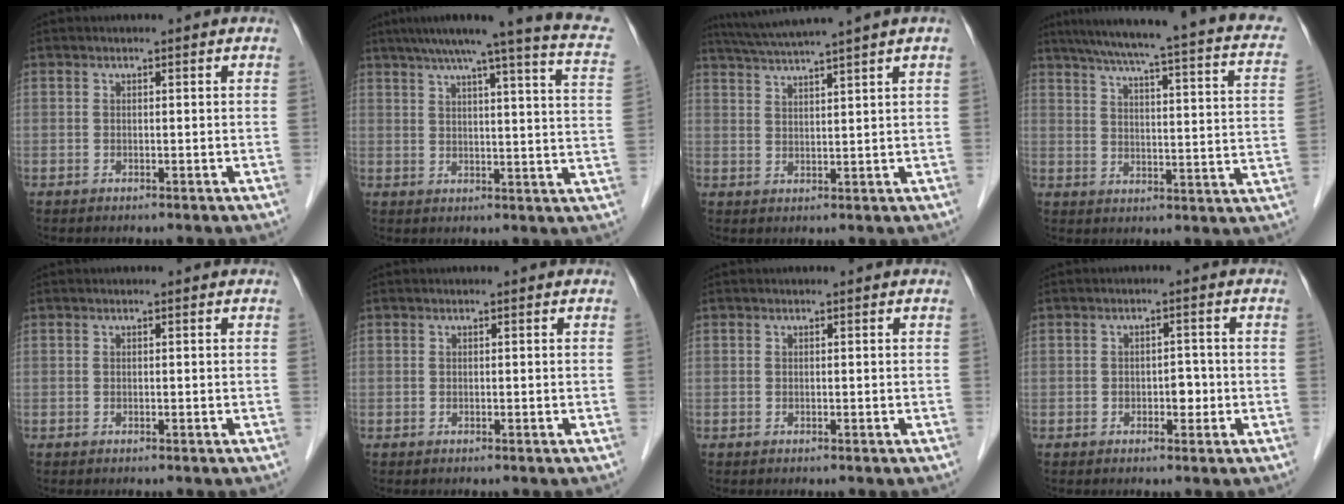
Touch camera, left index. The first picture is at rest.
{"total": 18.3, "force": [13.7, 0.1, 12.2], "torque": [-0.177, -0.002, 0.158]}
{"total": 8.4, "force": [6.9, -1.8, 4.5], "torque": [-0.076, 0.019, 0.110]}
{"total": 24.1, "force": [18.6, 2.4, 15.1], "torque": [-0.221, -0.008, 0.216]}
{"total": 0.0}
{"total": 0.0}
{"total": 0.0}
{"total": 2.3, "force": [-0.7, 1.4, 1.7], "torque": [-0.021, 0.005, -0.008]}